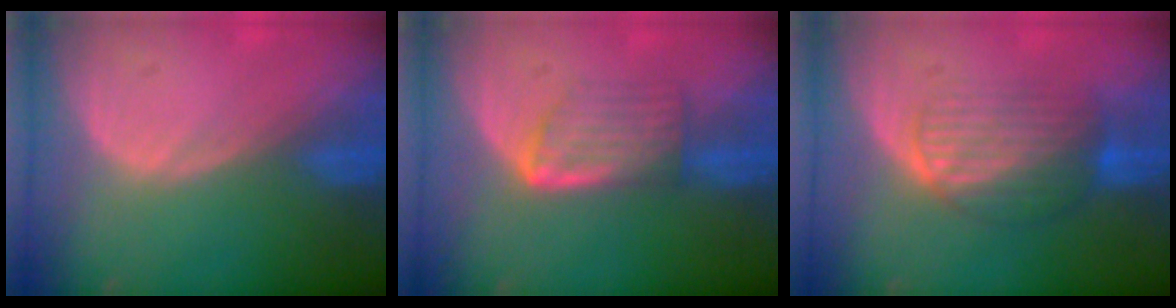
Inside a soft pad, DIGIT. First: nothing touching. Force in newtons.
{"total": 5.7, "press": 5.3, "slide": 2.3}
{"total": 6.9, "press": 6.5, "slide": 2.3}